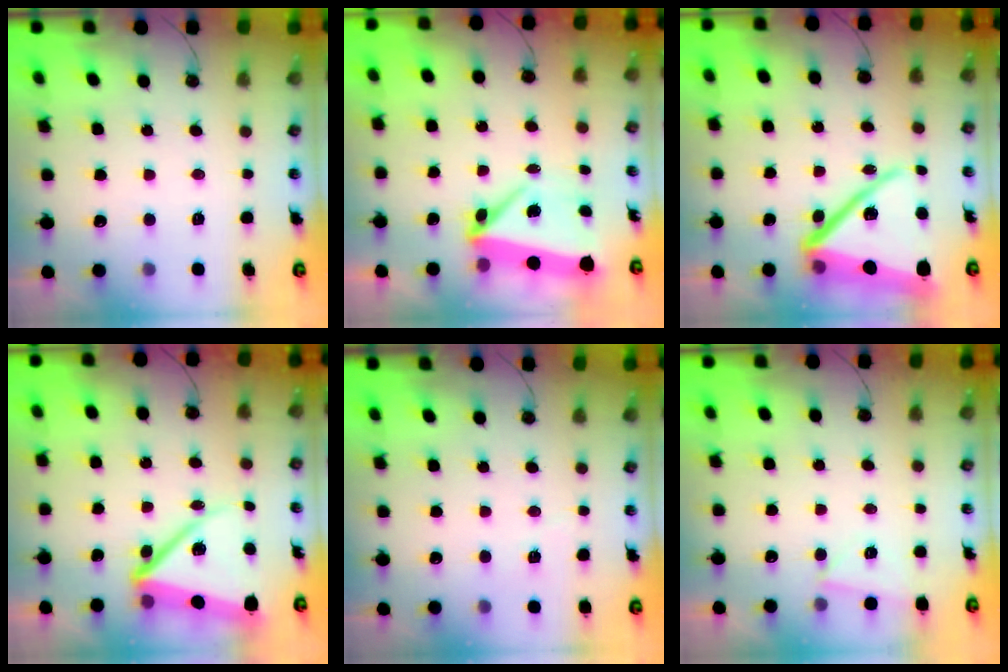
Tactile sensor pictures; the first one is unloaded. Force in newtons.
{"total": 11.3, "press": 7.2, "slide": 8.7}
{"total": 19.6, "press": 19.5, "slide": 1.4}
{"total": 11.9, "press": 11.8, "slide": 1.4}
{"total": 2.9, "press": 2.8, "slide": 0.7}
{"total": 2.7, "press": 2.7, "slide": 0.3}